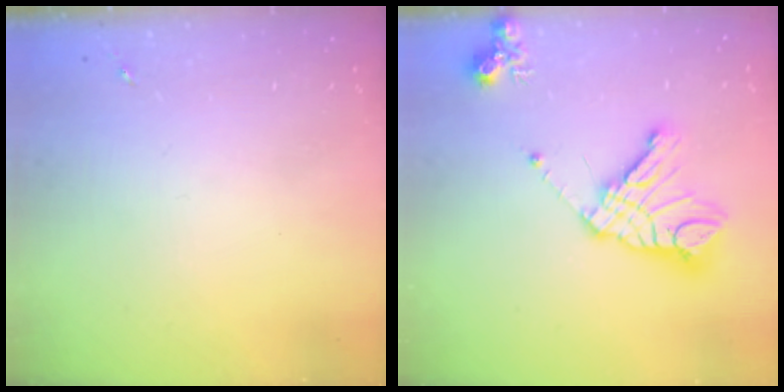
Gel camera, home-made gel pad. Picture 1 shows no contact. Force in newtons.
{"total": 17.2, "press": 17.0, "slide": 2.4}